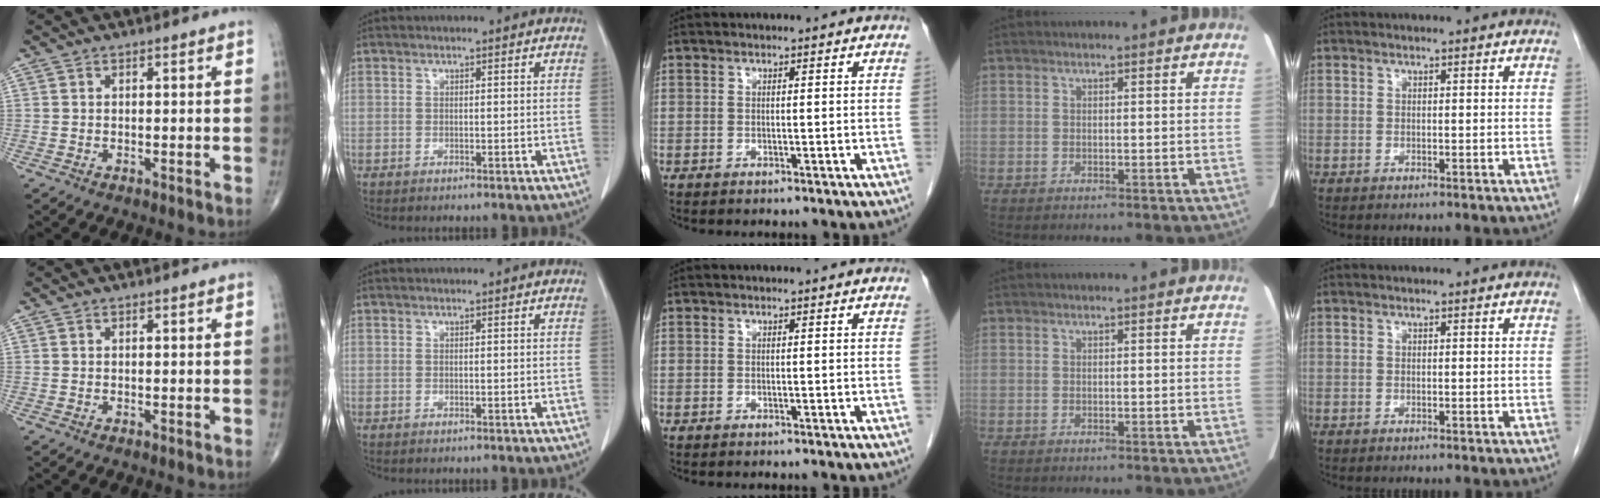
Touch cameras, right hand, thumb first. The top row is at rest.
{}